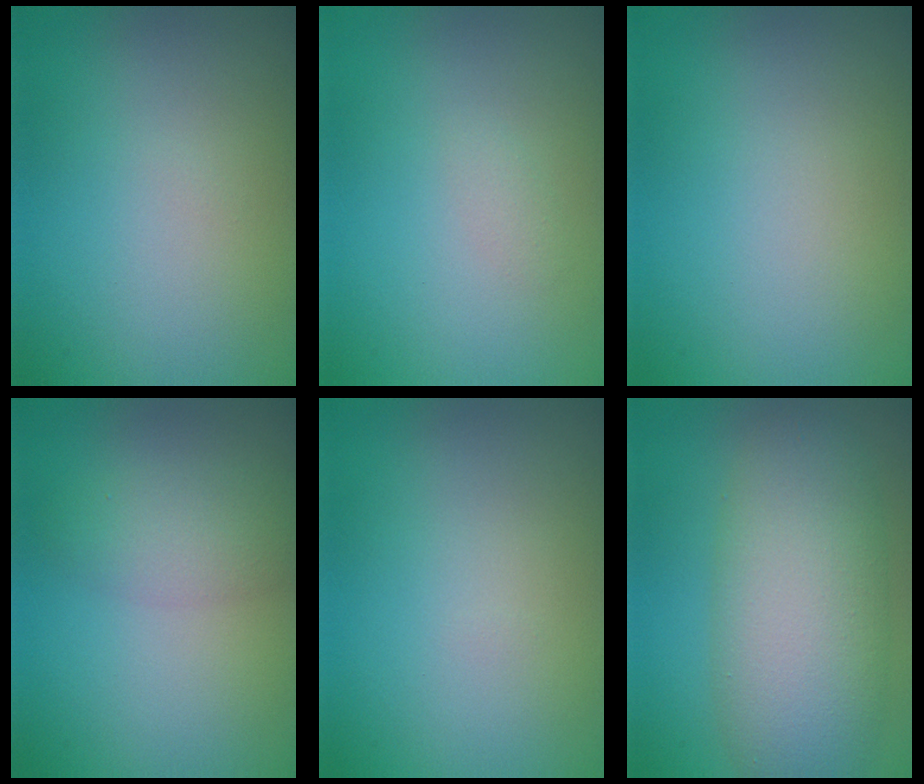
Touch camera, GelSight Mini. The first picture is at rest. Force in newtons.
{"total": 0.7, "press": 0.7, "slide": 0.0}
{"total": 0.0}
{"total": 2.8, "press": 2.8, "slide": 0.2}
{"total": 0.0}
{"total": 8.6, "press": 8.6, "slide": 0.2}